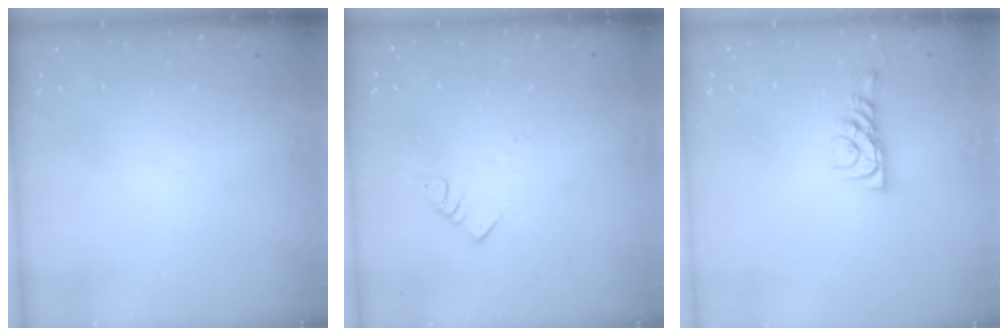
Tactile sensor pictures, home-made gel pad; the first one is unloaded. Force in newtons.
{"total": 3.4, "press": 3.4, "slide": 0.3}
{"total": 6.1, "press": 6.1, "slide": 0.4}